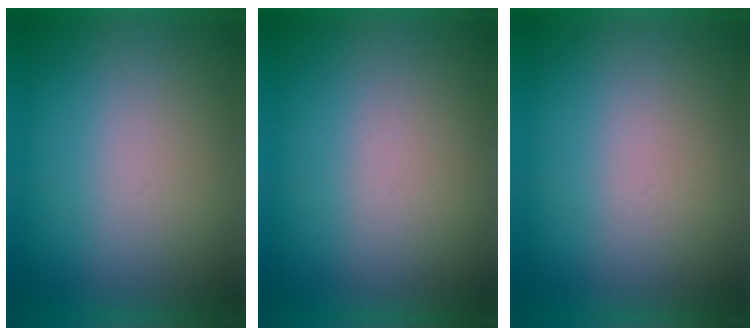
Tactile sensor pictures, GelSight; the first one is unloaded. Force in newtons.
{"total": 1.8}
{"total": 1.2}